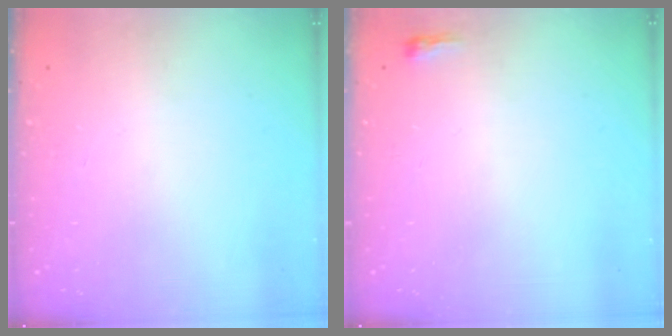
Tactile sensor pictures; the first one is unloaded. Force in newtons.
{"total": 2.3, "press": 2.2, "slide": 0.7}